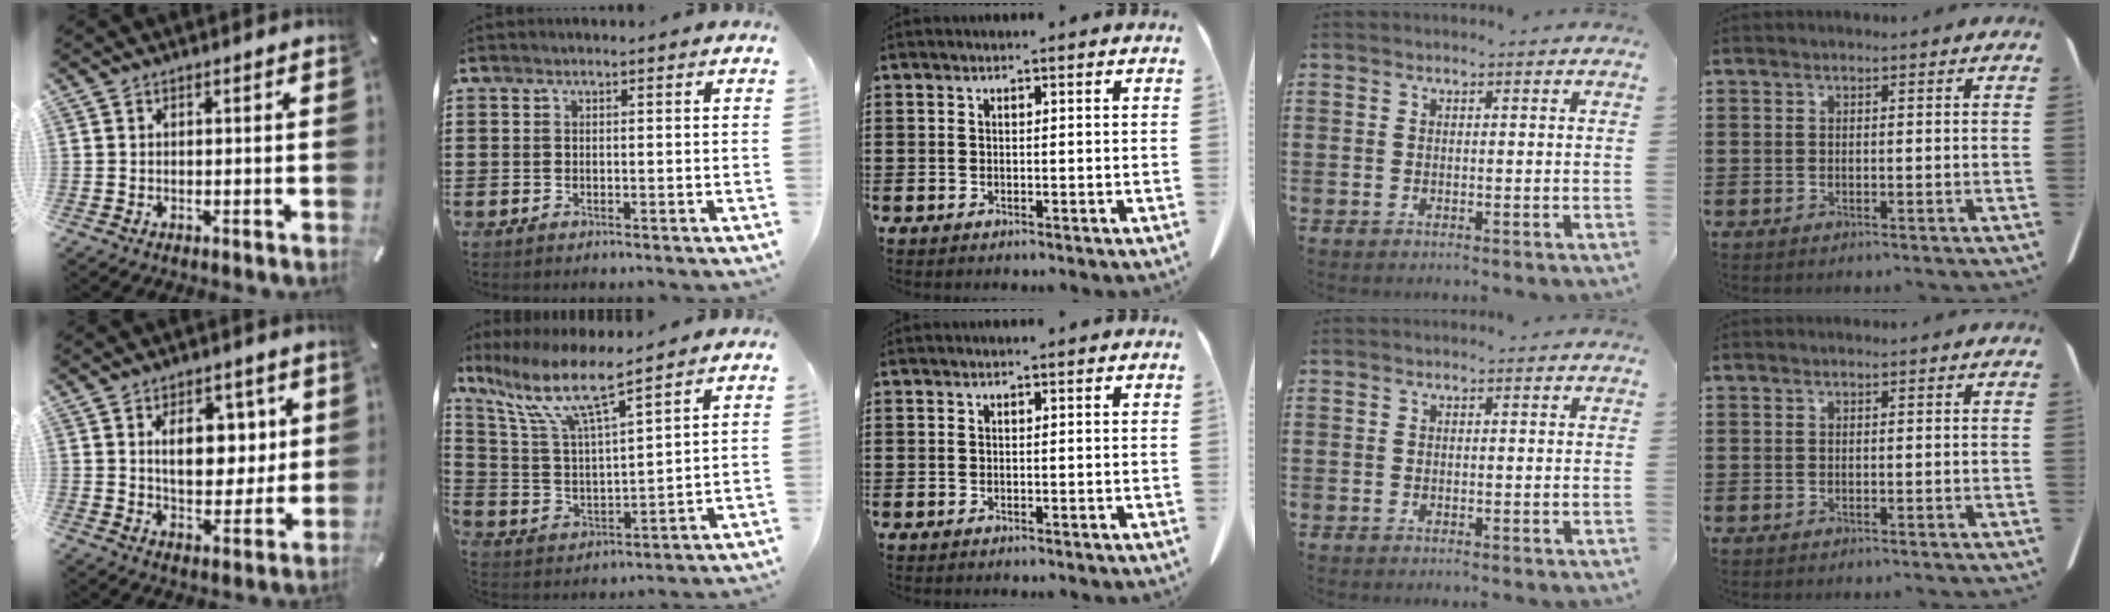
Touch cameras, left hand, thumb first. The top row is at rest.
{"thumb": {"total": 10.9, "force": [3.6, 7.3, 7.3], "torque": [-0.101, -0.007, 0.057]}, "index": {"total": 9.7, "force": [7.5, 1.2, 6.2], "torque": [-0.147, -0.034, 0.127]}}